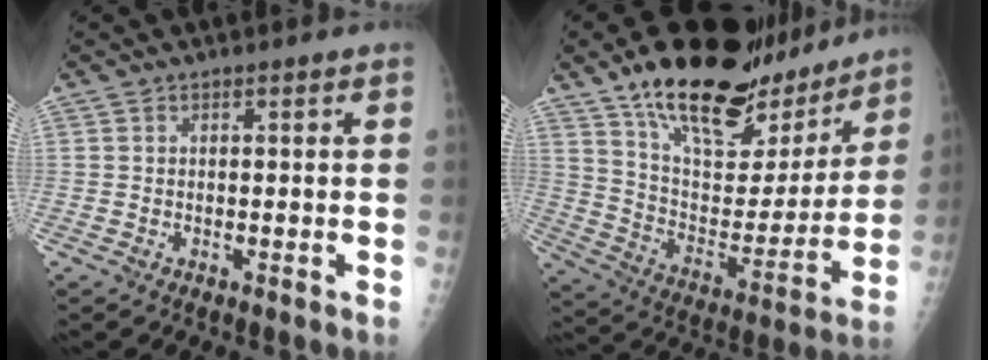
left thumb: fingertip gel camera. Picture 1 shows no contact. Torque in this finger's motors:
{"motor_torque": [0.39, 0.37, 1.46, -1.31, 0.33]}